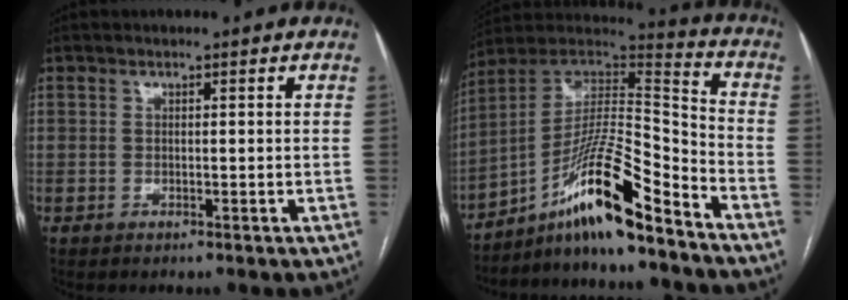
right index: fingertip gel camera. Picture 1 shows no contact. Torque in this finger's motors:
{"motor_torque": [1.09, -1.05, 0.82, 0.20]}